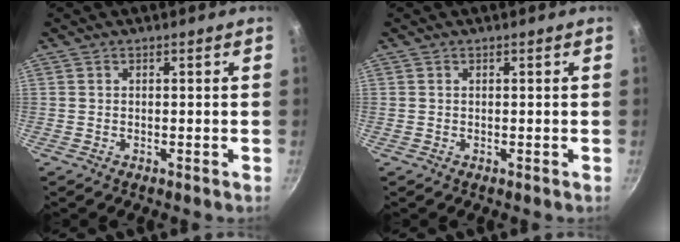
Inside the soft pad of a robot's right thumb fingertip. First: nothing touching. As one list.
[{"total": 0.0}]